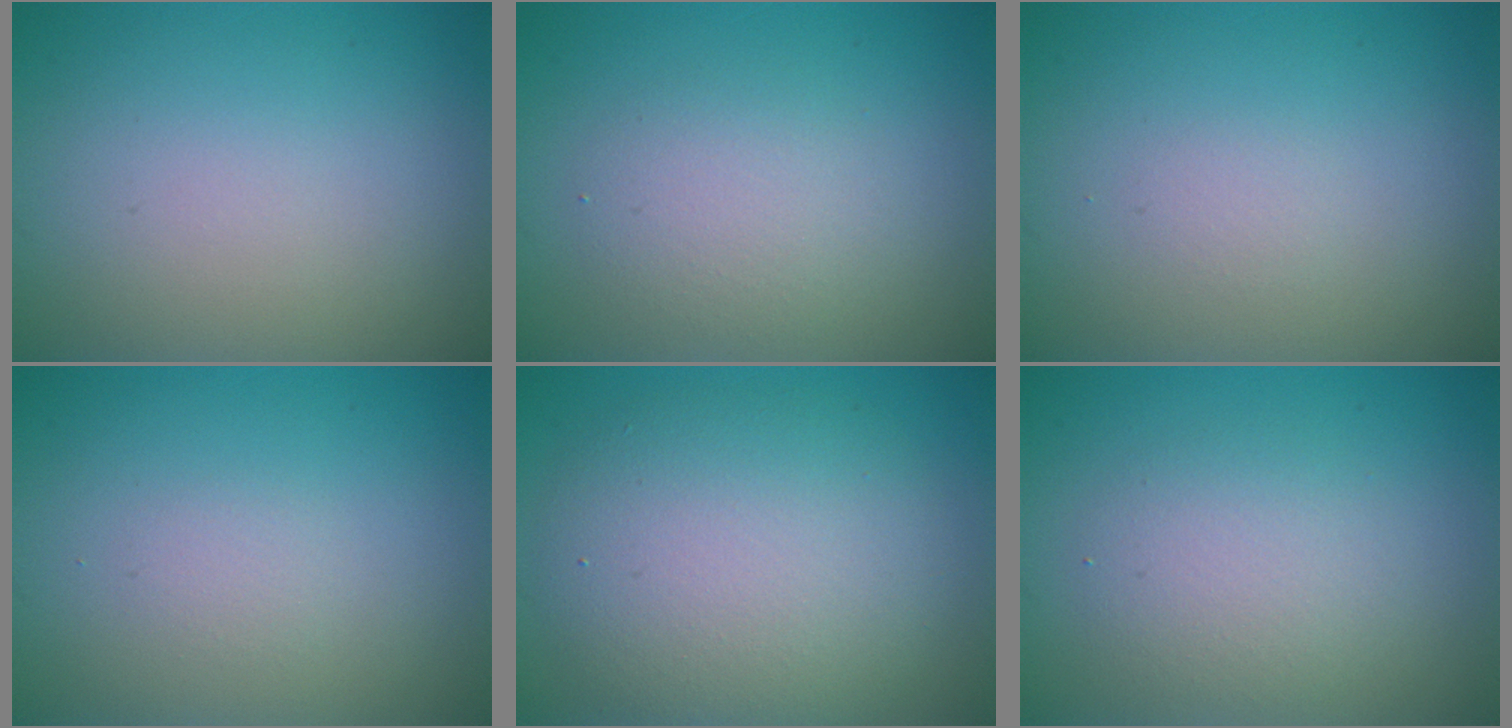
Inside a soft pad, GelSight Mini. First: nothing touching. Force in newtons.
{"total": 2.7, "press": 2.7, "slide": 0.1}
{"total": 0.6, "press": 0.6, "slide": 0.0}
{"total": 0.8, "press": 0.8, "slide": 0.1}
{"total": 7.6, "press": 7.6, "slide": 0.4}
{"total": 2.9, "press": 2.9, "slide": 0.4}